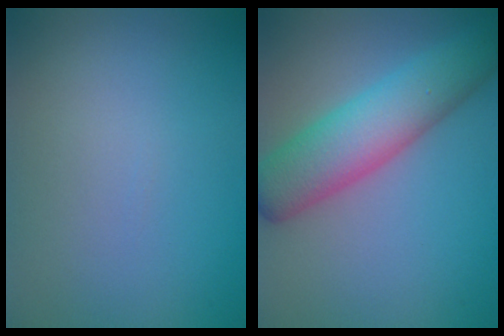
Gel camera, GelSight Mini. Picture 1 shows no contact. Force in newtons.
{"total": 6.7, "press": 6.7, "slide": 0.1}